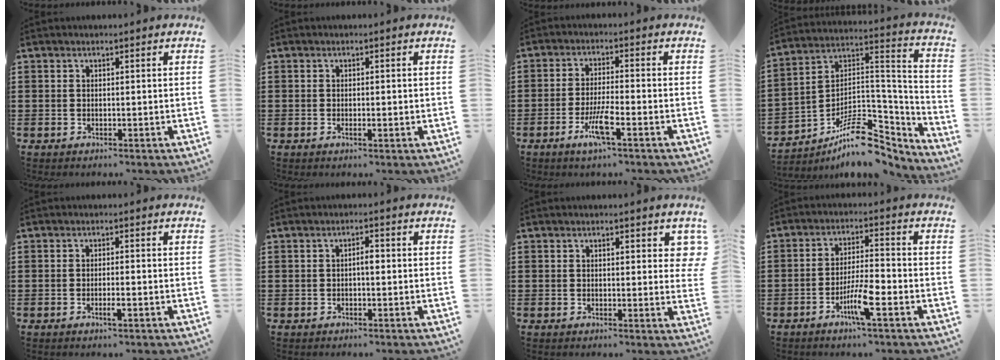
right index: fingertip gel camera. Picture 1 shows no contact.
{"total": 1.2, "force": [-0.2, 0.3, 1.2], "torque": [-0.021, -0.001, -0.004]}
{"total": 5.4, "force": [-2.7, 0.5, 4.6], "torque": [-0.101, -0.015, -0.054]}
{"total": 11.1, "force": [-7.4, 5.0, 6.5], "torque": [-0.108, 0.021, -0.139]}
{"total": 2.0, "force": [-0.9, 0.2, 1.7], "torque": [-0.036, -0.004, -0.019]}
{"total": 1.8, "force": [-0.2, 0.6, 1.7], "torque": [-0.033, 0.002, -0.004]}
{"total": 2.0, "force": [0.9, 1.0, 1.5], "torque": [-0.009, -0.003, 0.010]}
{"total": 6.2, "force": [-2.9, 0.8, 5.4], "torque": [-0.108, -0.009, -0.055]}